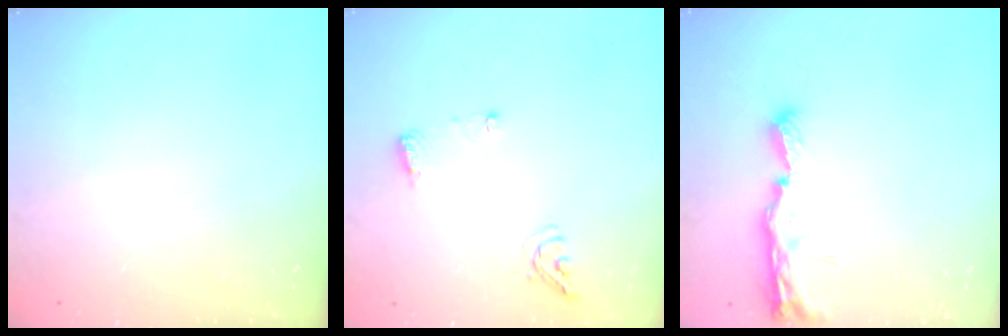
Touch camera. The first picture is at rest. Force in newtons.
{"total": 7.4, "press": 7.4, "slide": 1.0}
{"total": 8.8, "press": 8.7, "slide": 0.9}